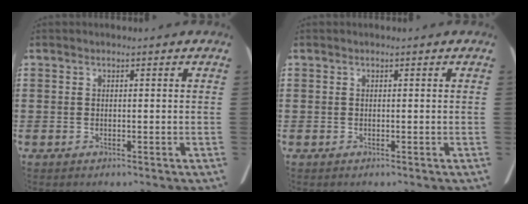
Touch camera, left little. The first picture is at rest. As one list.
[{"total": 0.0}]